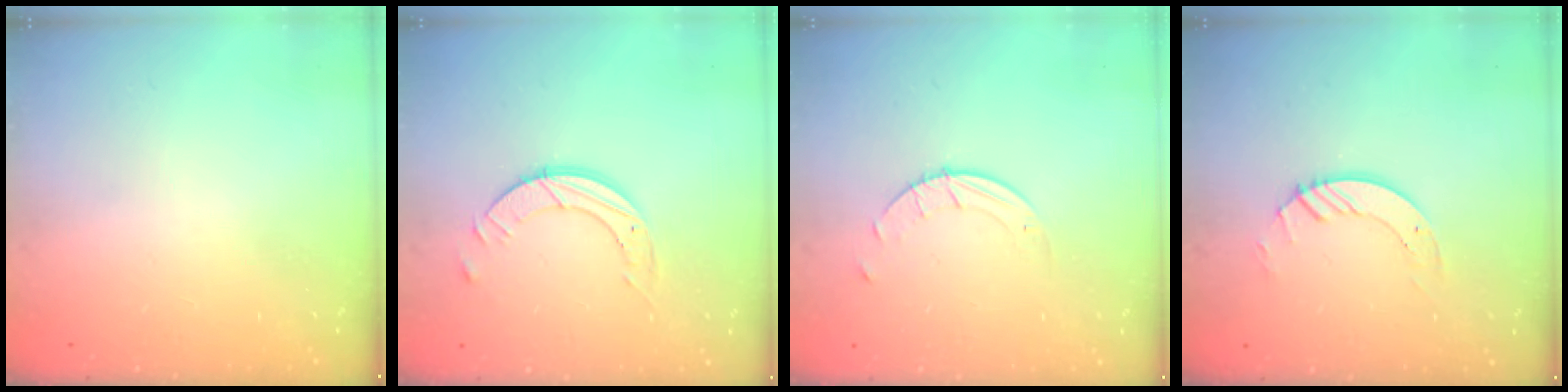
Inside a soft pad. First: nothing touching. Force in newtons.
{"total": 7.1, "press": 7.1, "slide": 0.7}
{"total": 3.8, "press": 3.8, "slide": 0.3}
{"total": 5.2, "press": 5.2, "slide": 0.3}